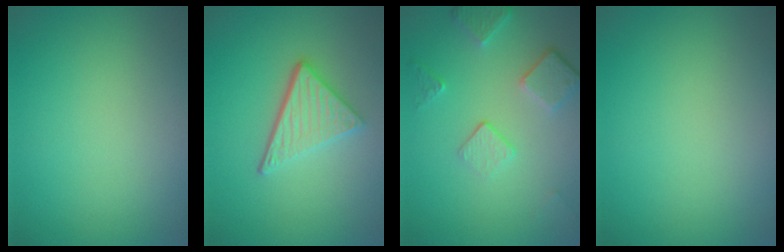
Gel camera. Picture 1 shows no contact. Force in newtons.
{"total": 3.8, "press": 3.1, "slide": 2.3}
{"total": 3.8, "press": 2.9, "slide": 2.5}
{"total": 0.0}